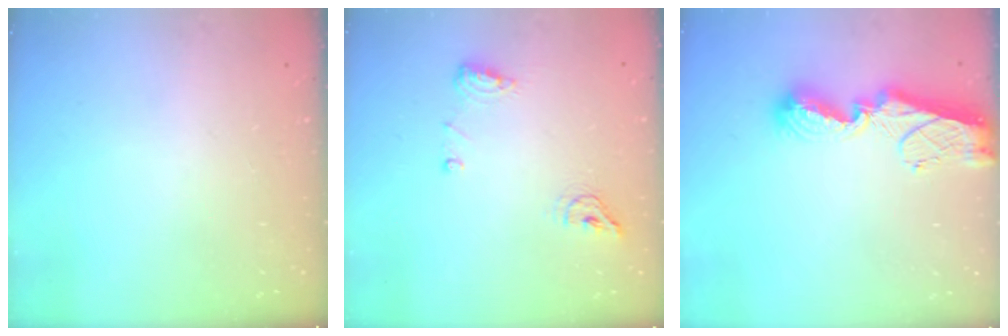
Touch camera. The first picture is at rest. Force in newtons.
{"total": 8.2, "press": 8.1, "slide": 1.5}
{"total": 11.7, "press": 11.6, "slide": 1.1}